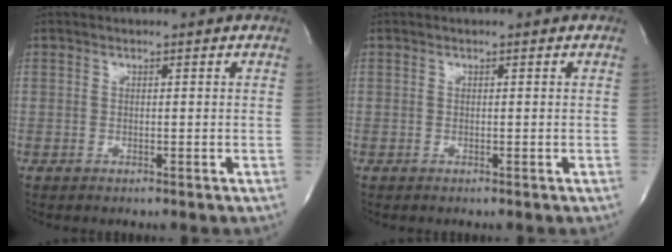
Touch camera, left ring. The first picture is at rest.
{"total": 0.0}